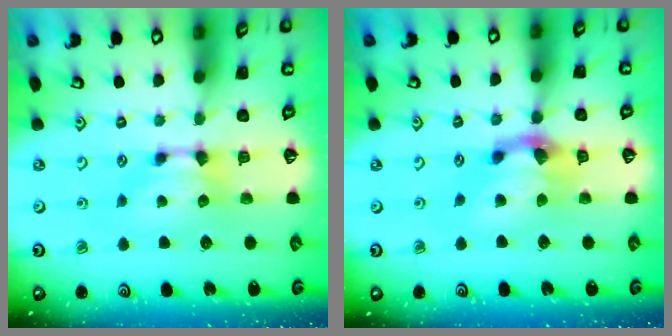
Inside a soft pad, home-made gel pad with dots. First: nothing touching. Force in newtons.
{"total": 4.5, "press": 3.9, "slide": 2.3}